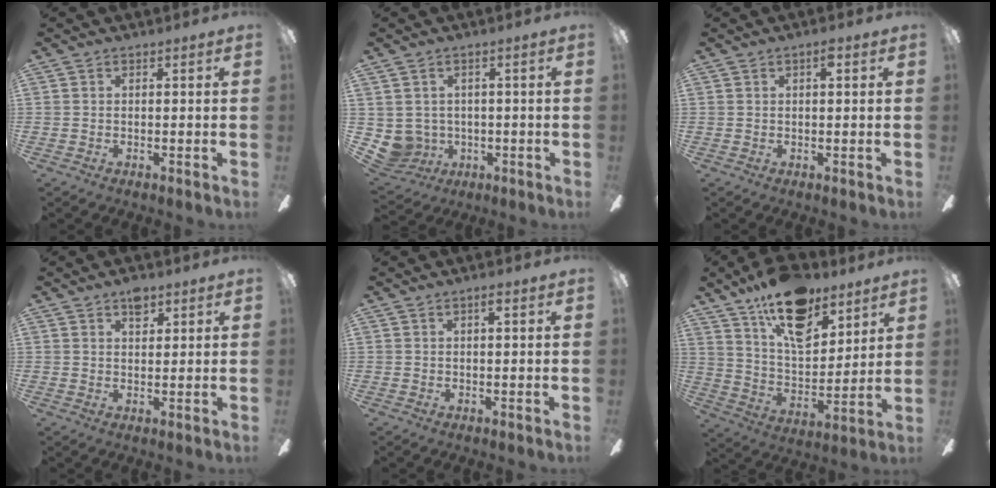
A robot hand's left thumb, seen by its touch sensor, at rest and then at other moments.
{"total": 5.2, "force": [0.6, 5.1, 0.8], "torque": [-0.062, -0.009, 0.014]}
{"total": 2.1, "force": [1.1, 0.7, 1.7], "torque": [-0.028, 0.002, 0.016]}
{"total": 4.4, "force": [2.9, 2.4, 2.2], "torque": [-0.018, -0.011, 0.048]}
{"total": 1.4, "force": [0.9, 0.3, 1.1], "torque": [-0.016, 0.000, 0.012]}
{"total": 19.1, "force": [13.0, 9.2, 10.5], "torque": [-0.173, -0.069, 0.228]}